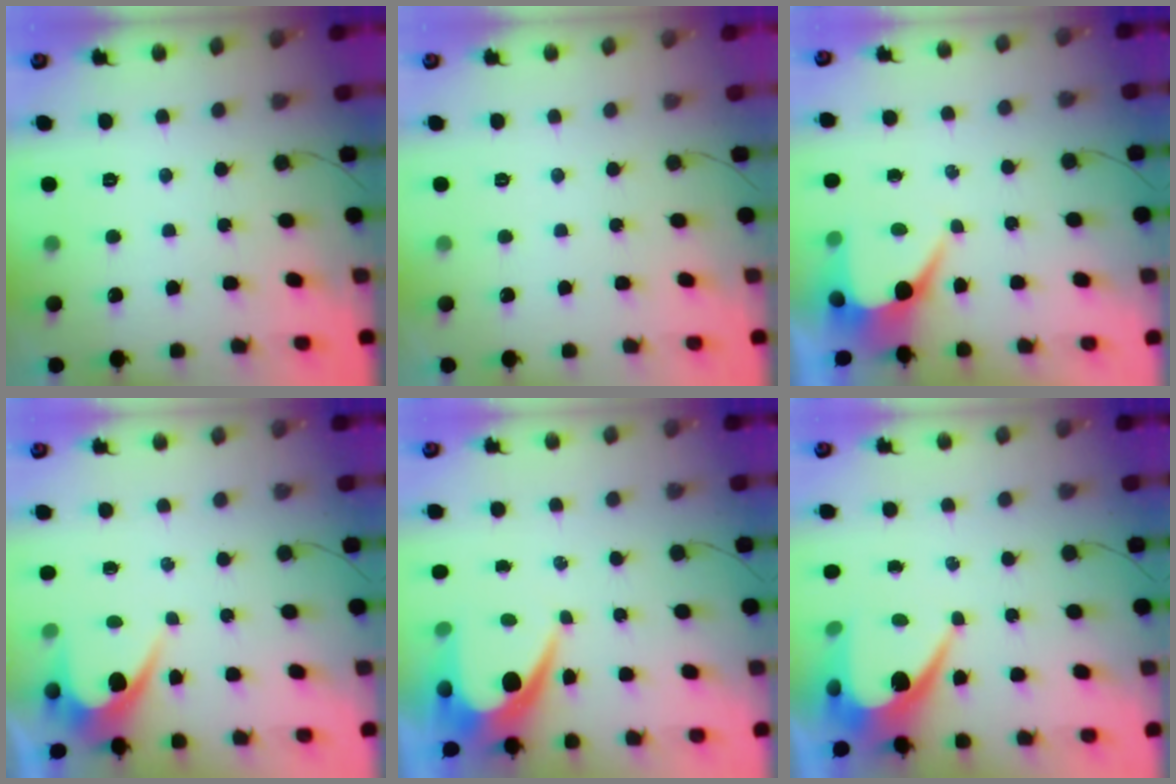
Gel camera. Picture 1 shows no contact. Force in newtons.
{"total": 0.0}
{"total": 6.7, "press": 6.7, "slide": 0.3}
{"total": 4.2, "press": 4.2, "slide": 0.3}
{"total": 7.5, "press": 7.5, "slide": 0.4}
{"total": 7.7, "press": 7.7, "slide": 0.5}